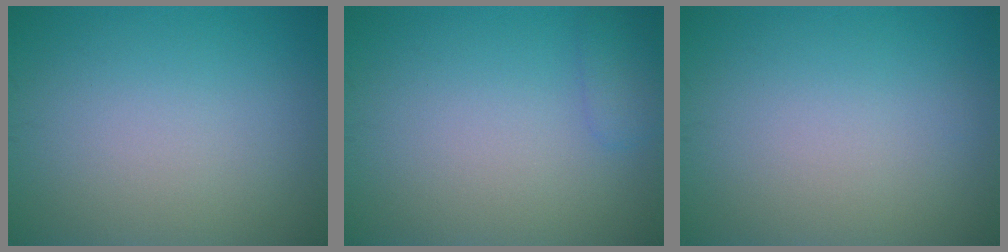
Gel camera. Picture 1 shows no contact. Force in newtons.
{"total": 1.3, "press": 1.3, "slide": 0.1}
{"total": 0.0}